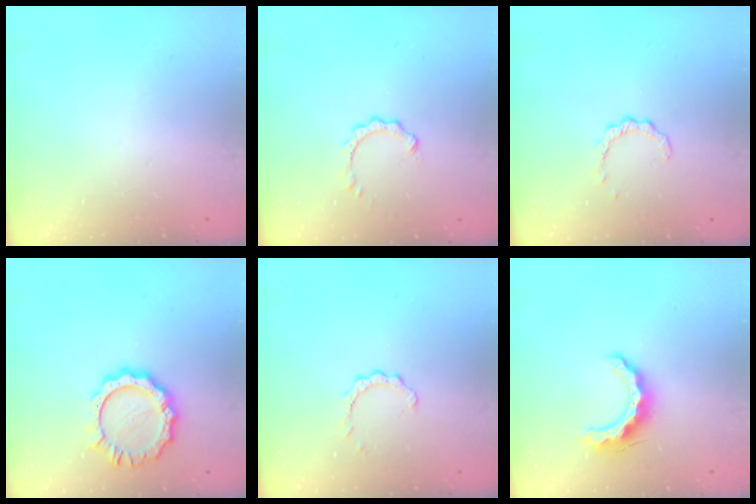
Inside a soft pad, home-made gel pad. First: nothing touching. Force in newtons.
{"total": 1.1, "press": 1.1, "slide": 0.1}
{"total": 2.9, "press": 2.9, "slide": 0.3}
{"total": 10.5, "press": 10.4, "slide": 1.2}
{"total": 2.0, "press": 2.0, "slide": 0.2}
{"total": 11.2, "press": 11.2, "slide": 0.5}